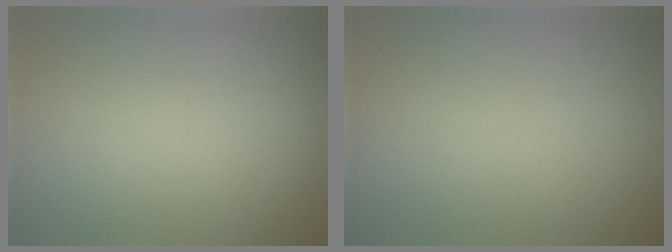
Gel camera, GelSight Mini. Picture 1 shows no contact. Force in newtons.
{"total": 0.0}